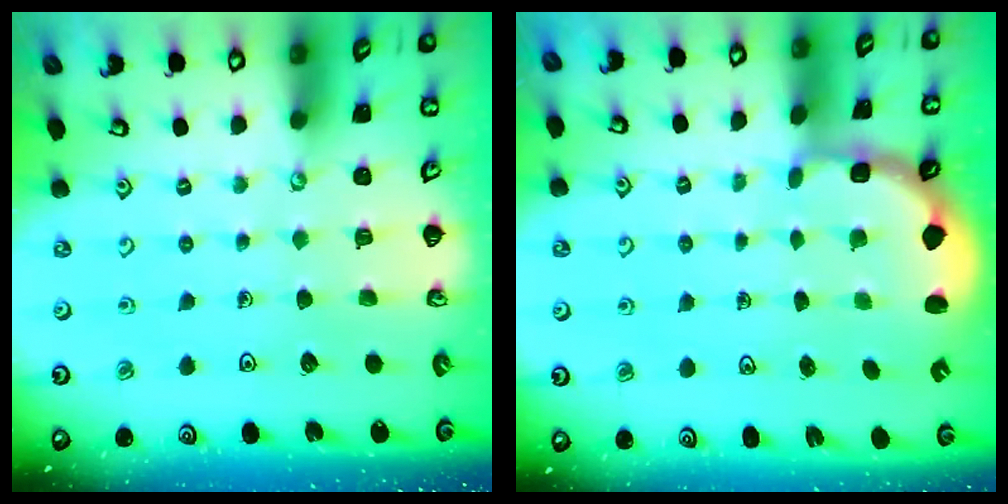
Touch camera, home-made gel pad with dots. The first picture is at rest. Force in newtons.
{"total": 2.9, "press": 1.8, "slide": 2.3}